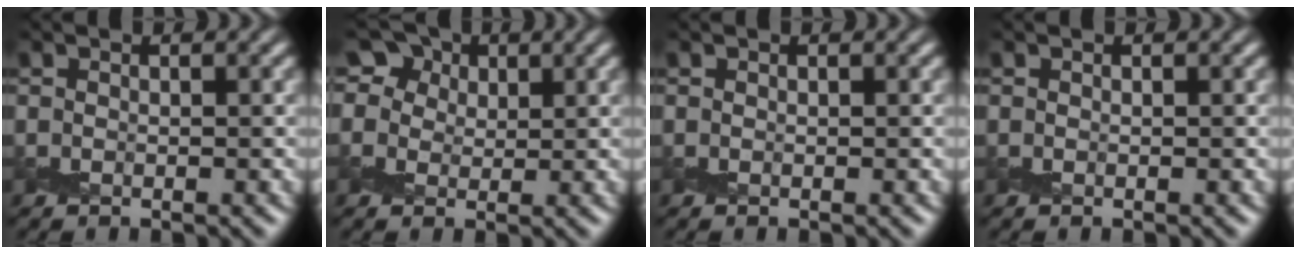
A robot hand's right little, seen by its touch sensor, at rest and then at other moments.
{"total": 6.6, "force": [3.4, 4.9, 2.8], "torque": [-0.054, 0.017, 0.039]}
{"total": 0.0}
{"total": 0.0}